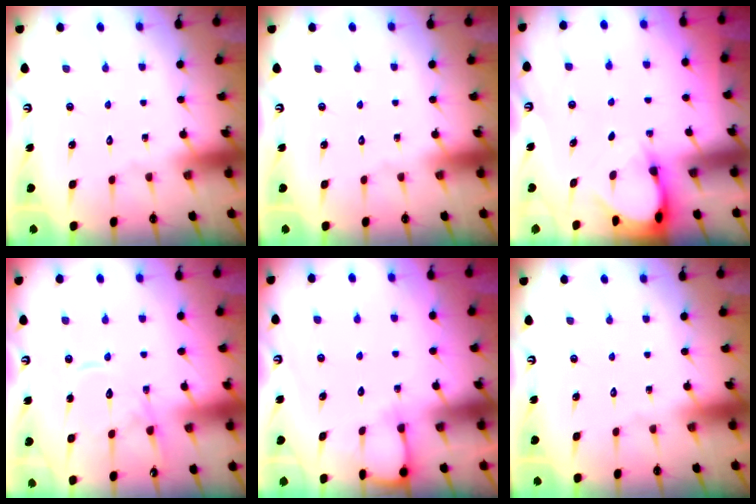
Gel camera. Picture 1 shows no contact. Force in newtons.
{"total": 0.0}
{"total": 3.6, "press": 3.6, "slide": 0.1}
{"total": 12.7, "press": 12.6, "slide": 1.3}
{"total": 3.3, "press": 3.3, "slide": 0.4}
{"total": 0.0}